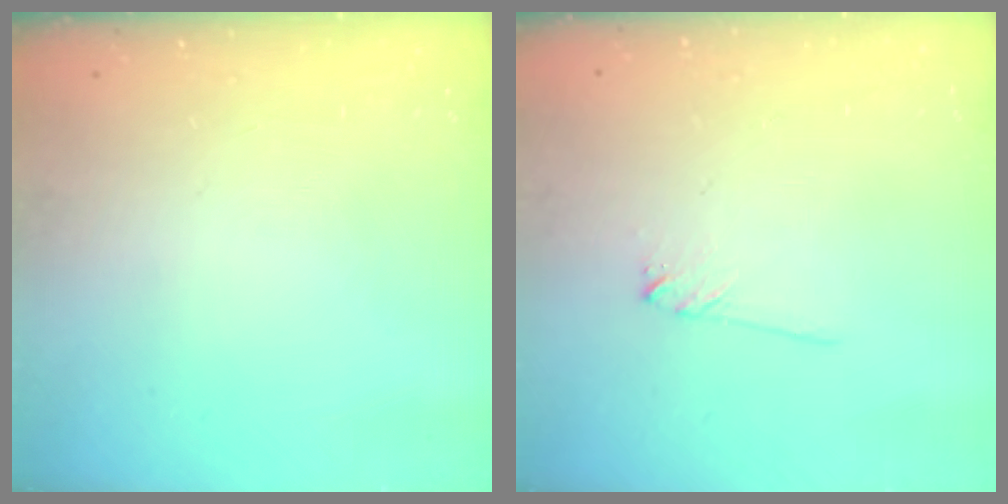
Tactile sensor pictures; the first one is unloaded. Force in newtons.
{"total": 3.6, "press": 3.5, "slide": 0.5}